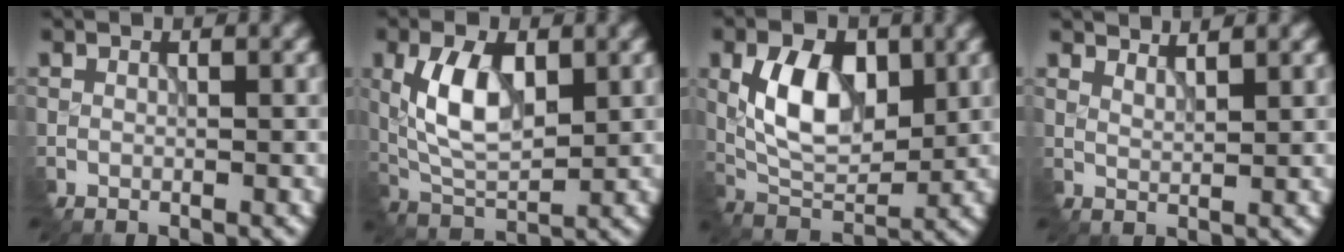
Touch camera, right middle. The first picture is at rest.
{"total": 5.8, "force": [0.9, 2.9, 4.9], "torque": [-0.101, 0.004, 0.020]}
{"total": 7.1, "force": [1.0, 4.3, 5.5], "torque": [-0.101, -0.002, 0.020]}
{"total": 2.9, "force": [2.8, 0.3, 0.6], "torque": [-0.008, 0.001, 0.041]}